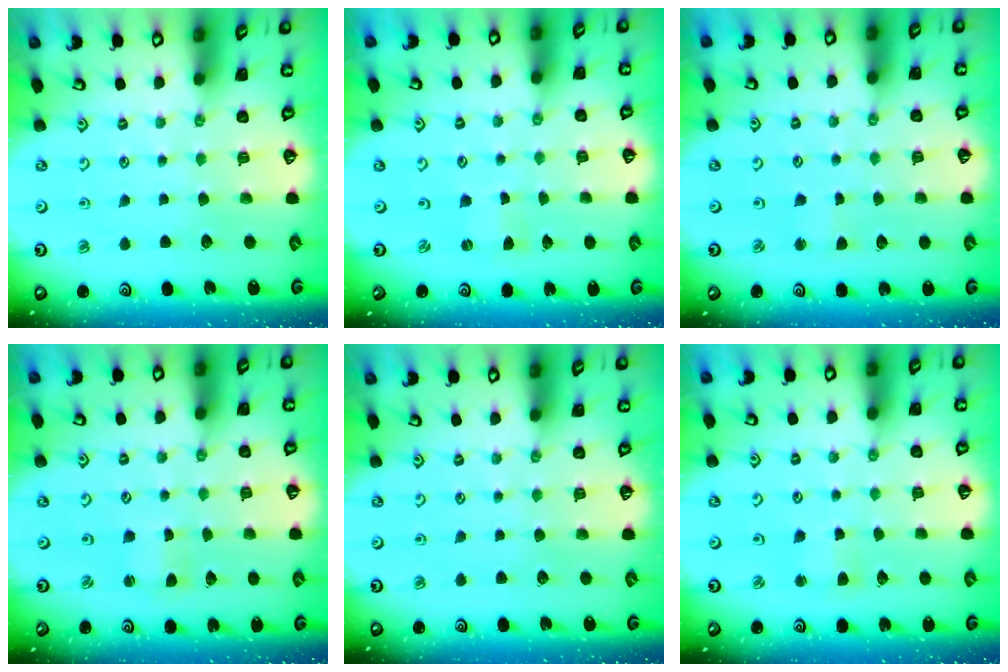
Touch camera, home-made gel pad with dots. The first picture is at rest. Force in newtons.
{"total": 0.0}
{"total": 1.3, "press": 1.3, "slide": 0.2}
{"total": 2.0, "press": 2.0, "slide": 0.3}
{"total": 0.0}
{"total": 3.3, "press": 3.3, "slide": 0.4}